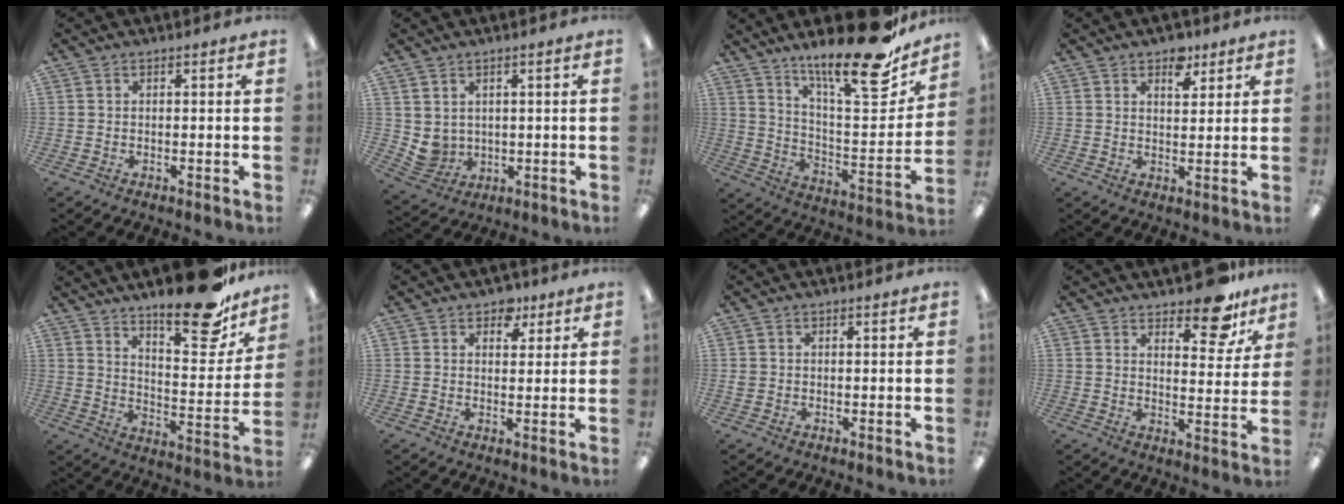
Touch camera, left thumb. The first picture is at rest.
{"total": 4.2, "force": [2.1, 3.6, 0.7], "torque": [-0.032, -0.010, 0.043]}
{"total": 21.1, "force": [16.5, 4.2, 12.6], "torque": [-0.198, -0.123, 0.267]}
{"total": 5.3, "force": [3.7, 2.9, 2.5], "torque": [-0.010, -0.020, 0.058]}
{"total": 18.3, "force": [14.6, 5.4, 9.6], "torque": [-0.133, -0.105, 0.240]}
{"total": 5.0, "force": [3.2, 3.4, 1.7], "torque": [-0.004, -0.010, 0.052]}
{"total": 0.9, "force": [0.1, 0.8, -0.2], "torque": [0.003, 0.005, 0.000]}
{"total": 10.8, "force": [8.6, 4.0, 5.3], "torque": [-0.055, -0.057, 0.147]}